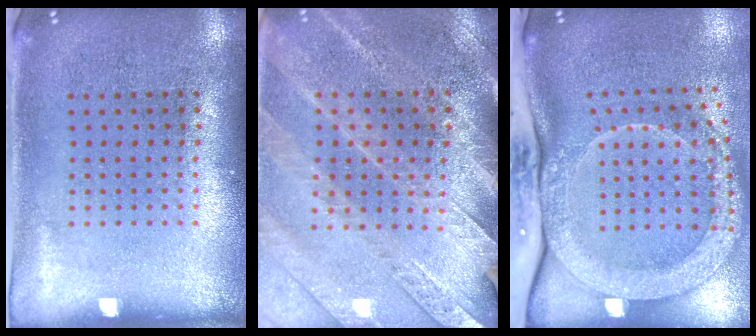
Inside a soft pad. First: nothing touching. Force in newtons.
{"total": 2.8, "press": 2.7, "slide": 0.6}
{"total": 3.1, "press": 2.2, "slide": 2.2}